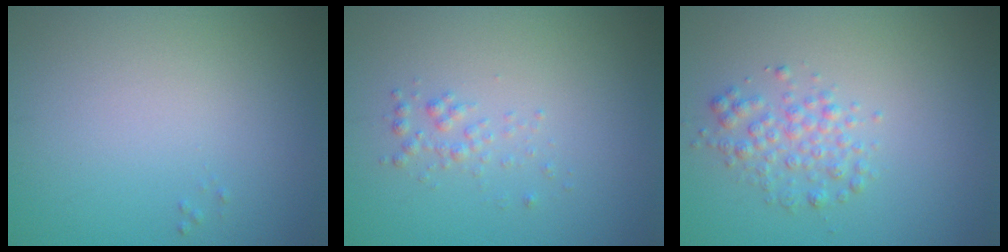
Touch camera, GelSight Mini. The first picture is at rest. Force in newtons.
{"total": 1.1, "press": 1.1, "slide": 0.1}
{"total": 2.2, "press": 2.2, "slide": 0.0}